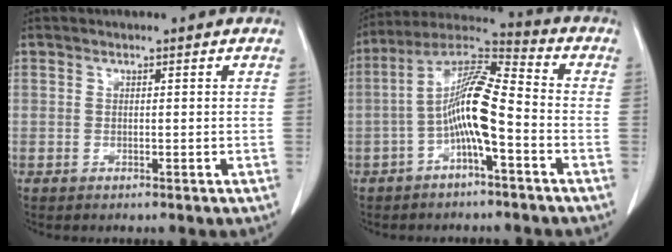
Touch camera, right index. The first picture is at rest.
{"total": 10.8, "force": [-2.9, 1.4, 10.2], "torque": [-0.200, 0.025, -0.058]}